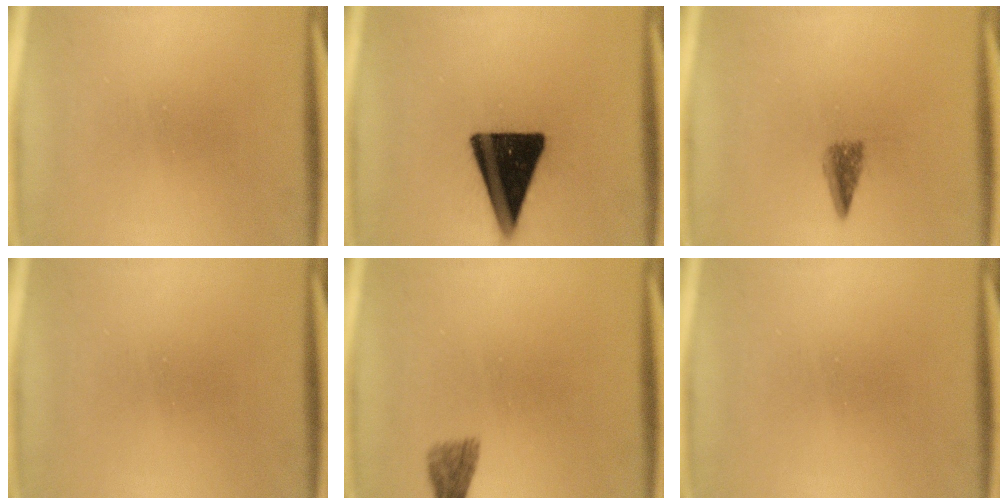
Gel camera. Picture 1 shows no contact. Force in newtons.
{"total": 19.4}
{"total": 2.7}
{"total": 0.0}
{"total": 1.9}
{"total": 0.0}